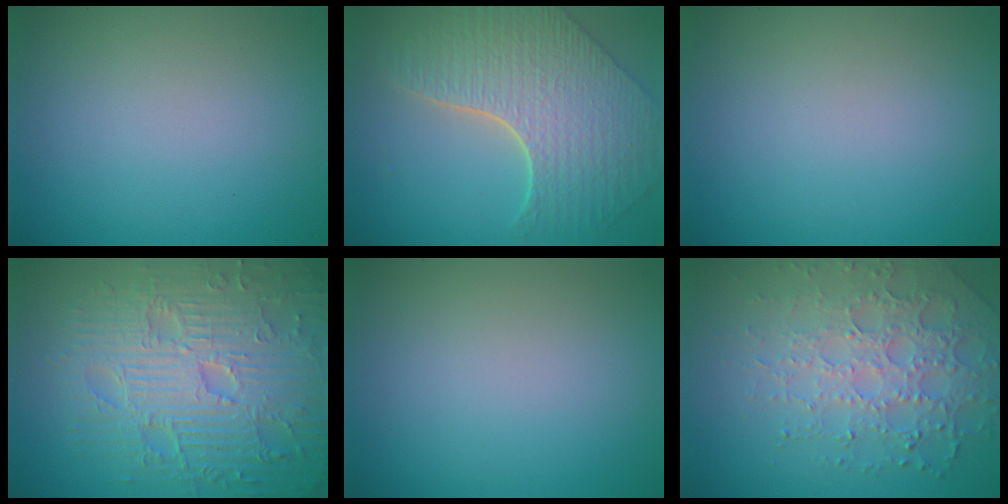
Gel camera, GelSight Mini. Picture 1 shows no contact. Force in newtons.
{"total": 8.2, "press": 5.9, "slide": 5.6}
{"total": 0.0}
{"total": 10.0, "press": 6.9, "slide": 7.2}
{"total": 0.0}
{"total": 5.5, "press": 4.5, "slide": 3.3}